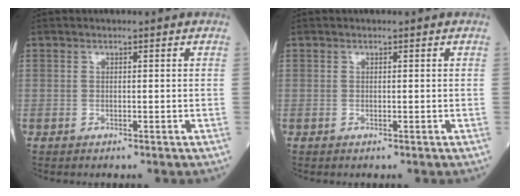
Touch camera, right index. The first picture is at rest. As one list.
[{"total": 0.0}]